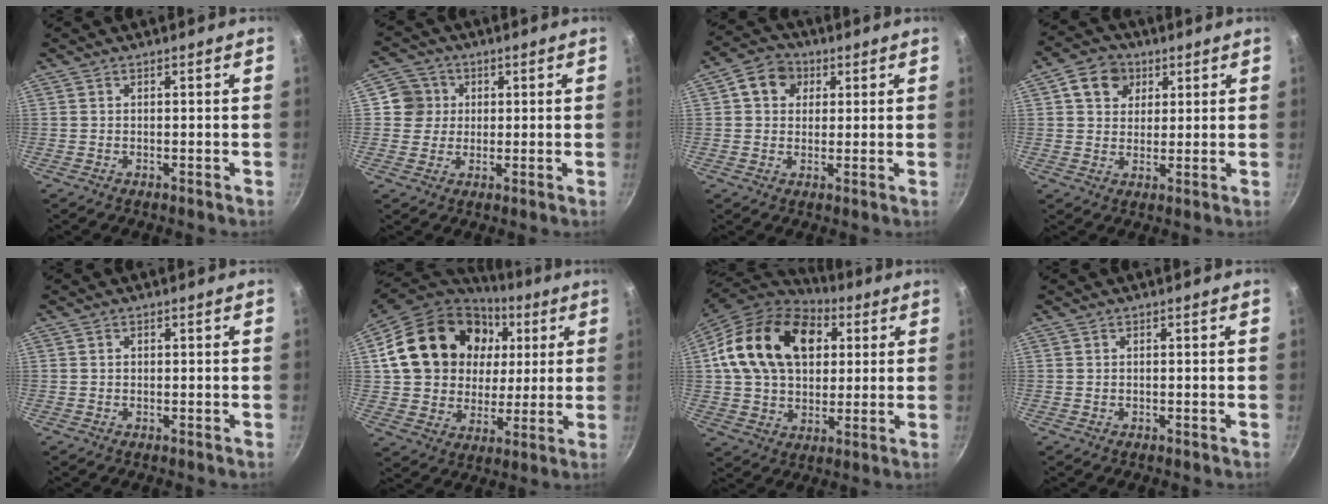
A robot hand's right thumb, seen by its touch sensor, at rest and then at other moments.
{"total": 5.7, "force": [1.1, 5.5, 1.0], "torque": [0.023, 0.007, 0.009]}
{"total": 7.1, "force": [2.3, 5.8, 3.3], "torque": [-0.029, 0.006, 0.024]}
{"total": 7.7, "force": [3.1, 6.2, 3.4], "torque": [-0.031, -0.001, 0.044]}
{"total": 0.8, "force": [0.1, 0.7, 0.4], "torque": [-0.004, 0.004, 0.003]}
{"total": 24.7, "force": [7.0, 19.5, 13.6], "torque": [-0.229, 0.015, 0.127]}
{"total": 22.0, "force": [6.0, 15.5, 14.3], "torque": [-0.219, 0.008, 0.099]}
{"total": 0.0}